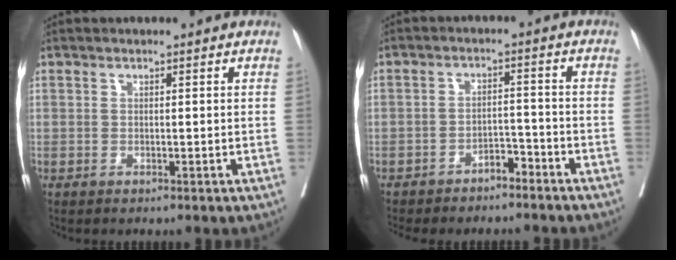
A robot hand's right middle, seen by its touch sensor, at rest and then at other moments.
{"total": 4.3, "force": [-3.5, 1.7, 1.8], "torque": [-0.030, 0.012, -0.053]}